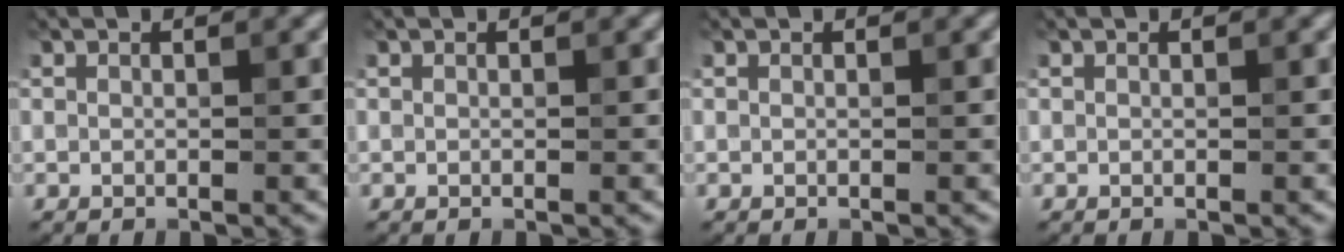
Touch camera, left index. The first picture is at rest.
{"total": 0.0}
{"total": 0.0}
{"total": 0.0}